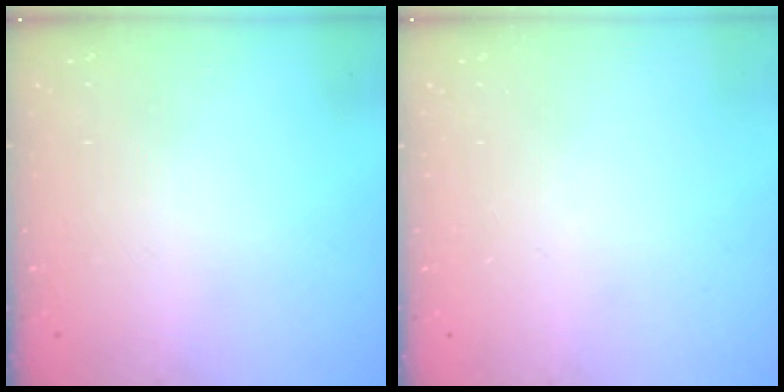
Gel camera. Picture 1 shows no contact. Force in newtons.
{"total": 0.0}